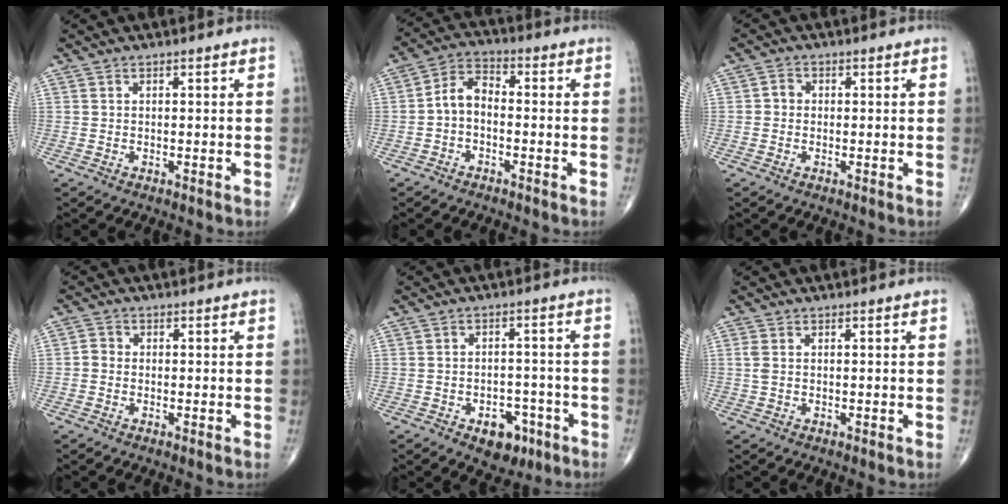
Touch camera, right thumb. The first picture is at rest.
{"total": 5.7, "force": [-1.2, 3.6, 4.2], "torque": [-0.069, 0.027, -0.037]}
{"total": 1.7, "force": [-0.2, 1.5, 0.8], "torque": [-0.002, 0.005, -0.007]}
{"total": 1.7, "force": [-0.4, 1.5, 0.8], "torque": [-0.005, 0.005, -0.014]}
{"total": 7.1, "force": [-3.7, 4.6, 4.0], "torque": [-0.025, 0.030, -0.047]}
{"total": 1.3, "force": [0.2, 0.7, 1.1], "torque": [-0.034, 0.006, 0.006]}